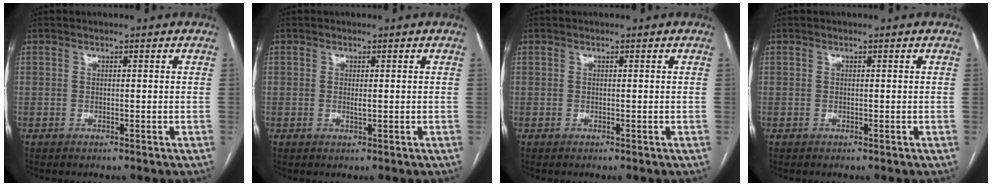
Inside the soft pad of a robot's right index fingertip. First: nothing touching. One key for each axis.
{"total": 1.0, "fx": 0.1, "fy": 0.2, "fz": 0.9, "tx": -0.018, "ty": -0.003, "tz": 0.002}
{"total": 0.0}
{"total": 0.0}